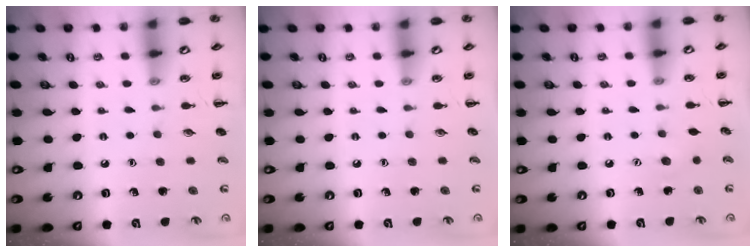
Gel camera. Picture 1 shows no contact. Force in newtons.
{"total": 0.0}
{"total": 3.8, "press": 3.7, "slide": 1.0}